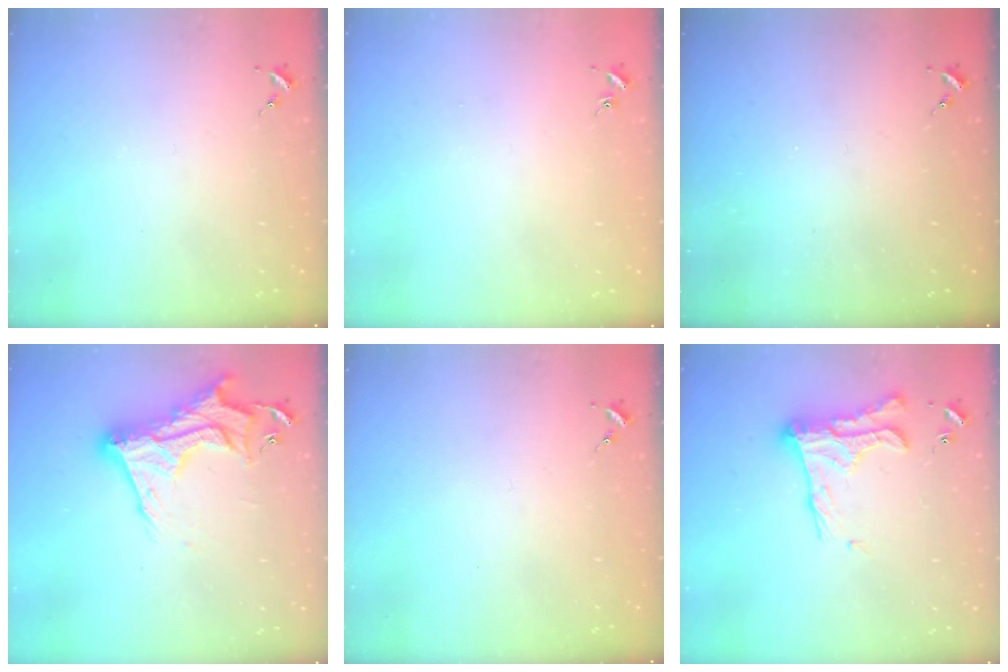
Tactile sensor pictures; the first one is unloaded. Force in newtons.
{"total": 0.6, "press": 0.6, "slide": 0.1}
{"total": 0.0}
{"total": 17.7, "press": 17.6, "slide": 1.6}
{"total": 0.0}
{"total": 17.9, "press": 17.9, "slide": 0.9}